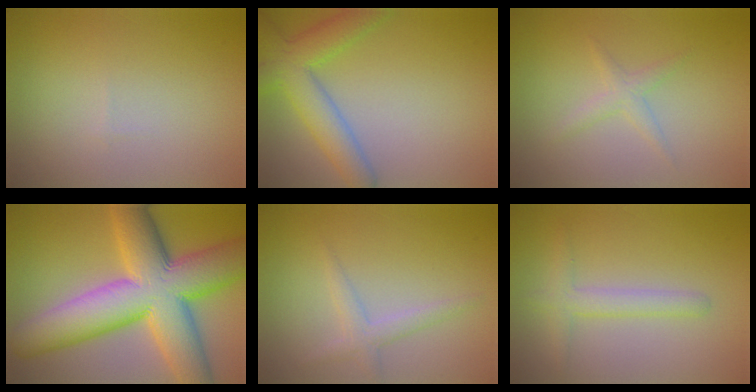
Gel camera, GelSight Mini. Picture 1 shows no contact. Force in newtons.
{"total": 5.5, "press": 5.5, "slide": 0.4}
{"total": 1.4, "press": 1.4, "slide": 0.1}
{"total": 14.6, "press": 14.6, "slide": 0.3}
{"total": 1.8, "press": 1.8, "slide": 0.0}
{"total": 2.3, "press": 2.3, "slide": 0.2}